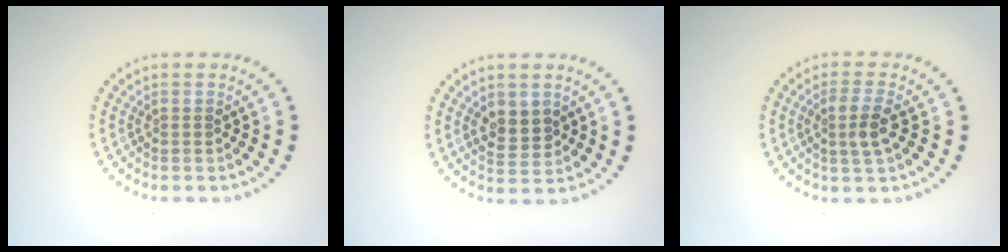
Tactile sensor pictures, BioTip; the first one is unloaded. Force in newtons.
{"total": 2.5, "press": 2.4, "slide": 0.6}
{"total": 2.5, "press": 2.3, "slide": 1.0}